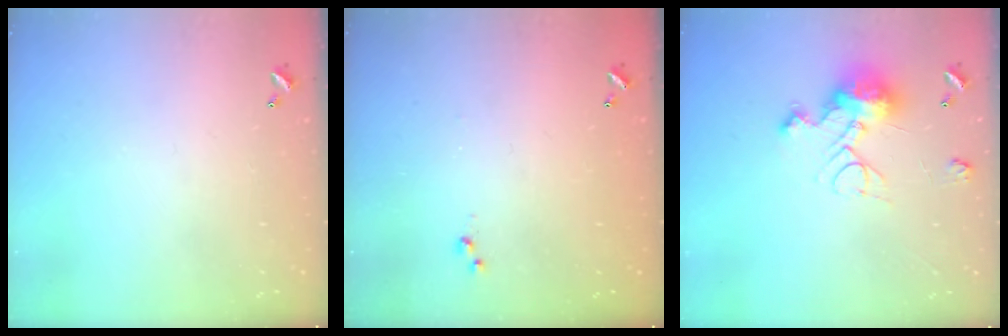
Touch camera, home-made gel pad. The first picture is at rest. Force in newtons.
{"total": 3.0, "press": 3.0, "slide": 0.4}
{"total": 18.1, "press": 18.1, "slide": 0.6}